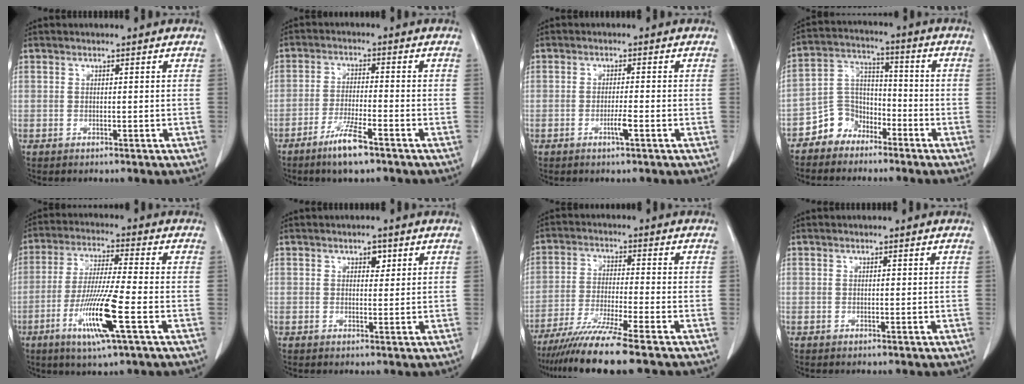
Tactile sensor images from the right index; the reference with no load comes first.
{"total": 6.3, "force": [-4.3, 0.6, 4.7], "torque": [-0.094, -0.010, -0.078]}
{"total": 2.3, "force": [-1.0, 0.0, 2.1], "torque": [-0.038, -0.002, -0.018]}
{"total": 7.0, "force": [-4.9, 4.9, 1.1], "torque": [-0.019, 0.026, -0.093]}
{"total": 11.8, "force": [-4.4, -0.1, 11.0], "torque": [-0.216, -0.021, -0.084]}
{"total": 1.8, "force": [0.9, 1.0, 1.1], "torque": [-0.013, 0.000, 0.013]}
{"total": 10.4, "force": [-8.2, -1.5, 6.2], "torque": [-0.101, -0.035, -0.140]}
{"total": 0.0}